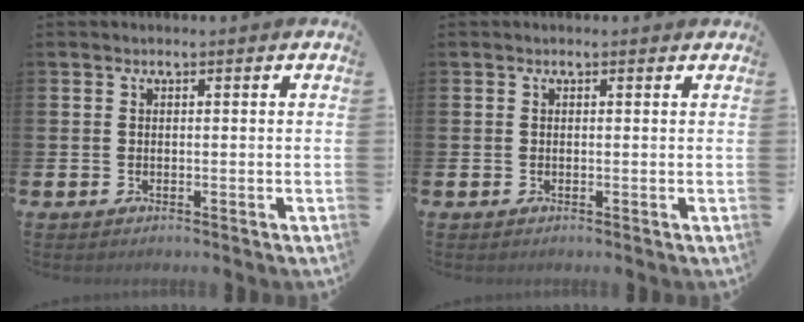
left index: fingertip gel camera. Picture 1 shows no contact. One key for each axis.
{"total": 0.0}